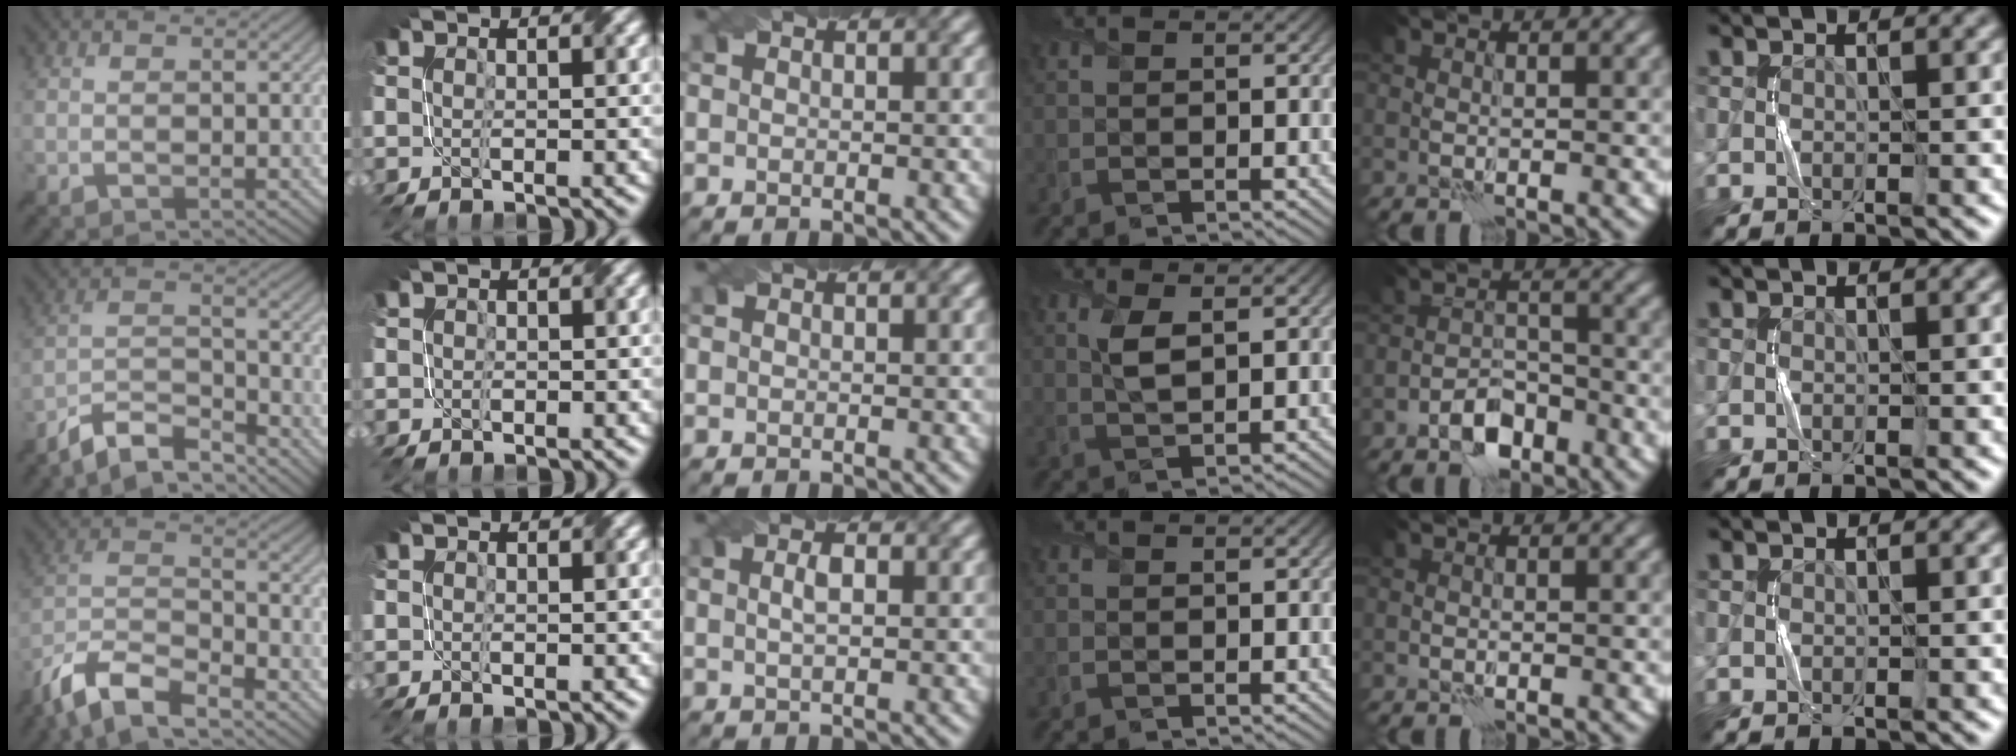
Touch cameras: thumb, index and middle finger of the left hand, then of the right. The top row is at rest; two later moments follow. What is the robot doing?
{"motion": "twist", "object": "screw"}